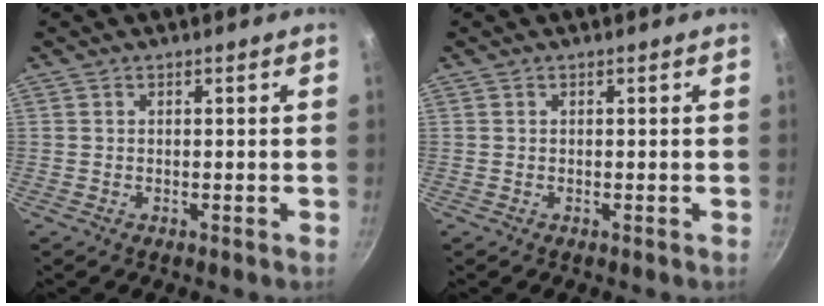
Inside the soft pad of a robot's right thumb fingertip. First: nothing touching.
{"total": 0.0}